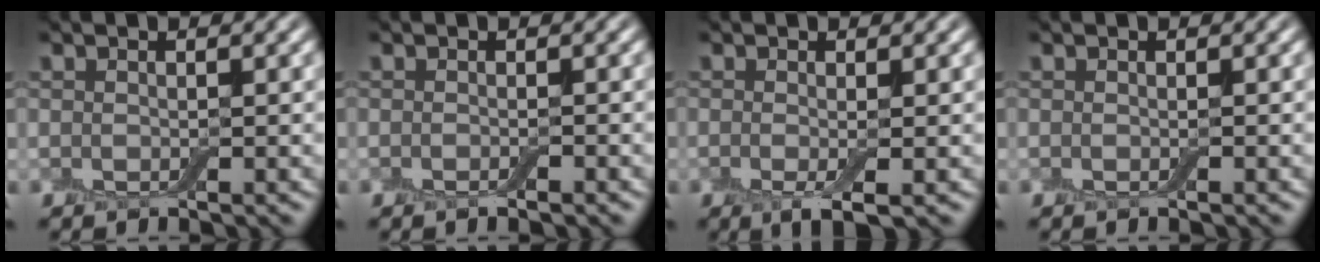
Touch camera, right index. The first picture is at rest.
{"total": 0.7, "force": [-0.4, 0.1, 0.5], "torque": [-0.009, -0.002, -0.007]}
{"total": 2.4, "force": [-0.6, 0.6, 2.2], "torque": [-0.045, -0.014, -0.013]}
{"total": 0.0}